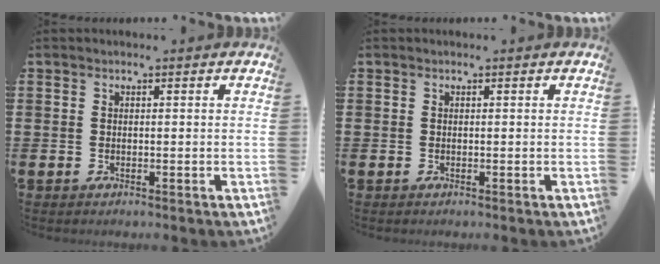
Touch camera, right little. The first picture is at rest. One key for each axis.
{"total": 0.0}